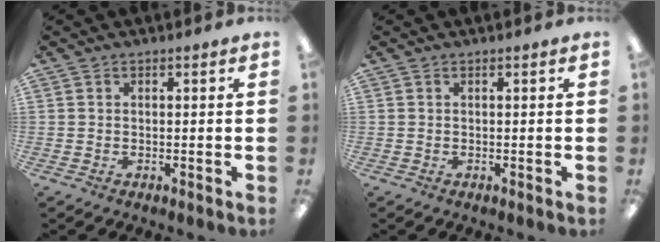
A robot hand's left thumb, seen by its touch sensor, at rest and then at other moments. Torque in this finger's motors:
{"motor_torque": [0.00, 0.00, -0.01, 0.01, 0.00]}